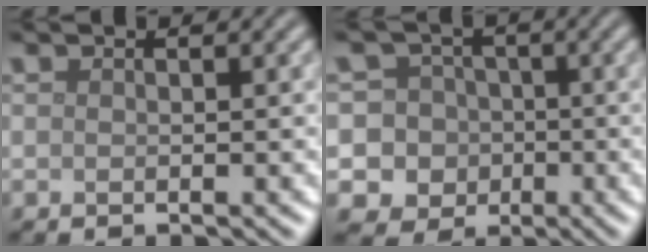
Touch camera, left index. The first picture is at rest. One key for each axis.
{"total": 9.1, "fx": -1.6, "fy": 8.7, "fz": 2.3, "tx": -0.039, "ty": 0.020, "tz": -0.060}